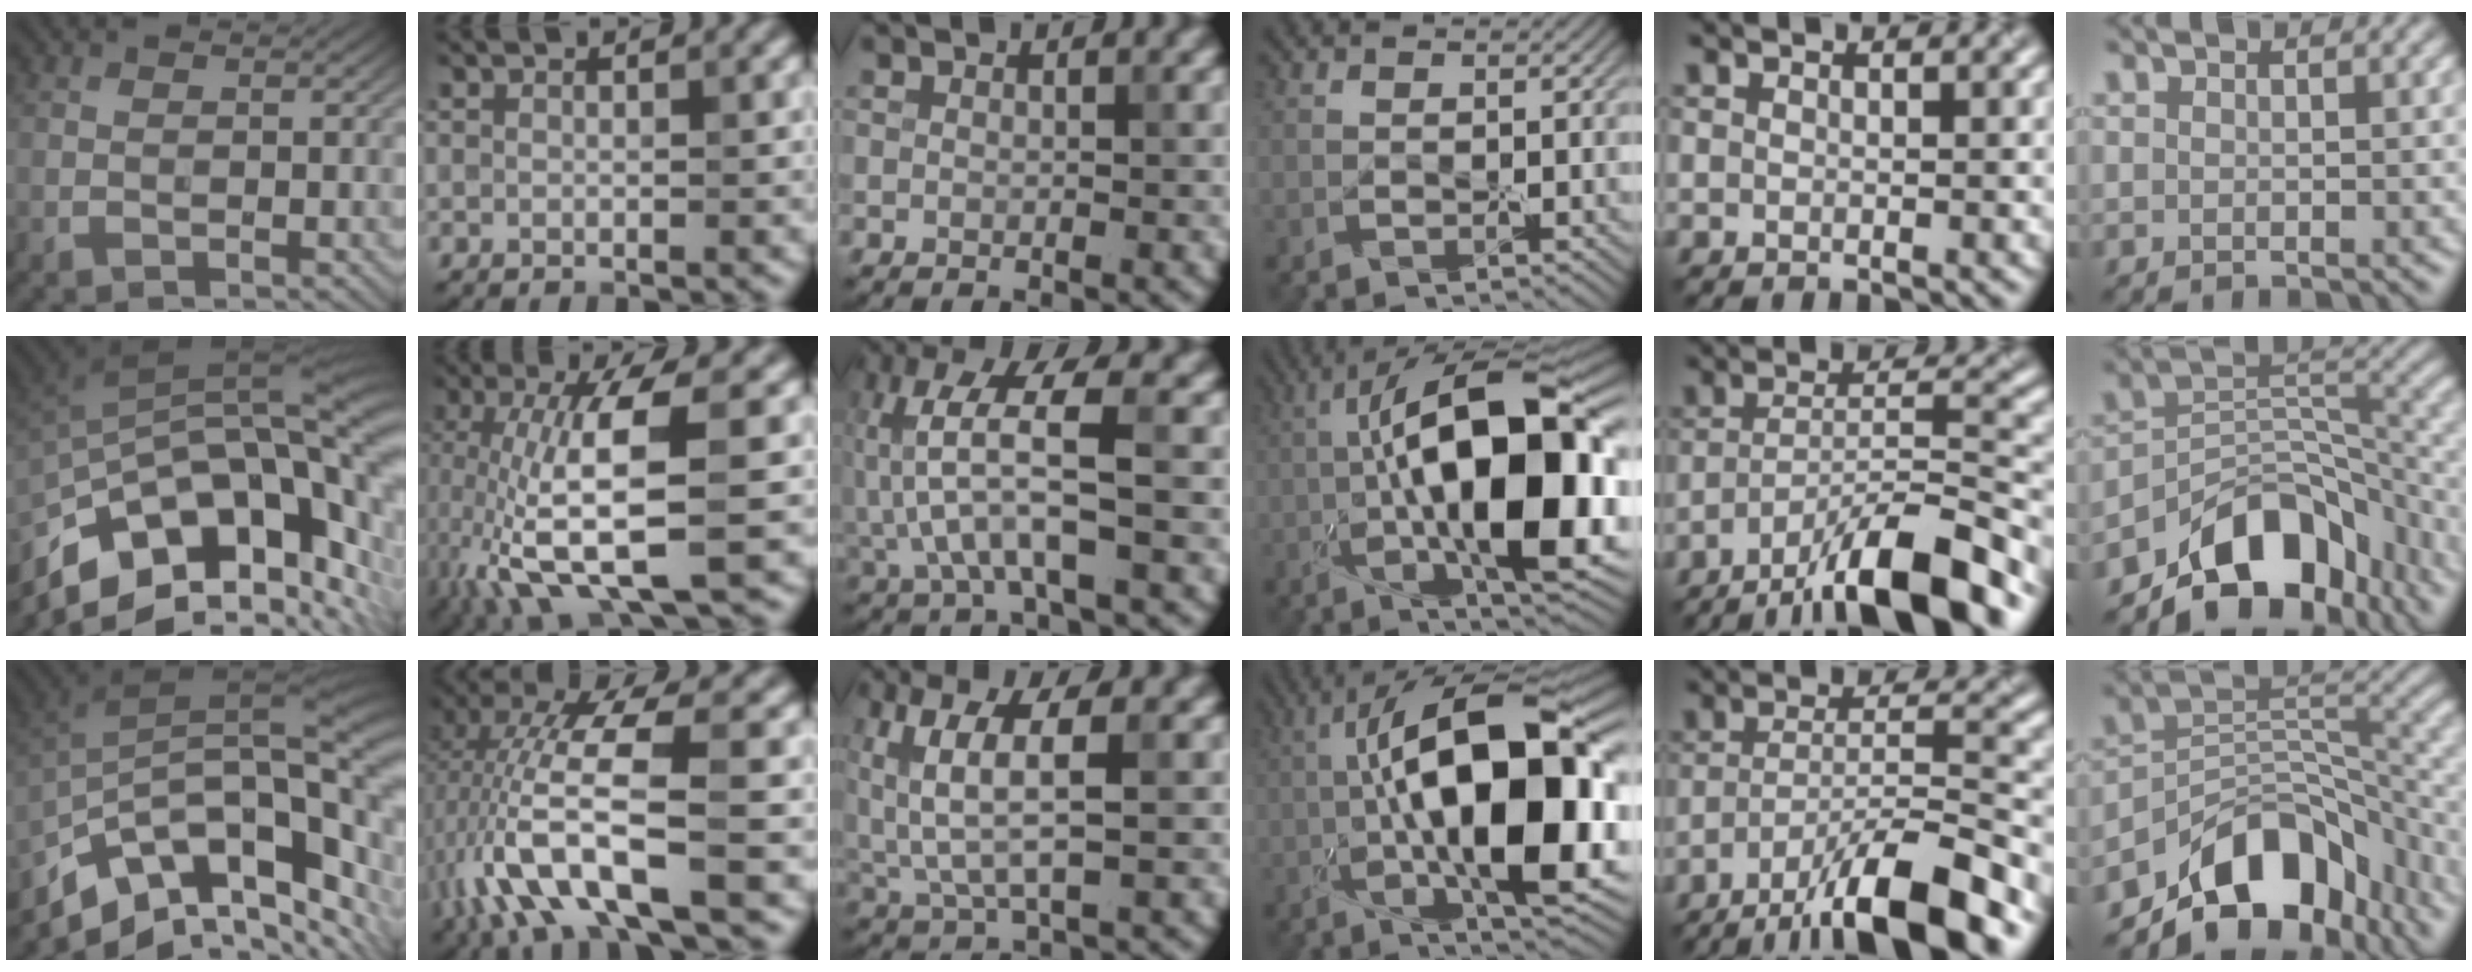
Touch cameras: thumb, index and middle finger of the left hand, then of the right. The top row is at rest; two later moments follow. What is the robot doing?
{"motion": "wrap", "object": "adhesive wrap"}